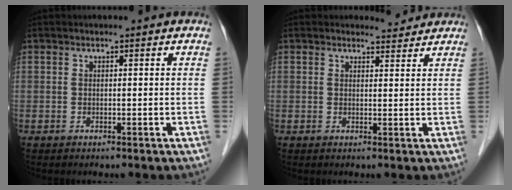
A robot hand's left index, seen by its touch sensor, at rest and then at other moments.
{"total": 2.1, "force": [2.1, 0.4, -0.4], "torque": [-0.002, -0.007, 0.025]}